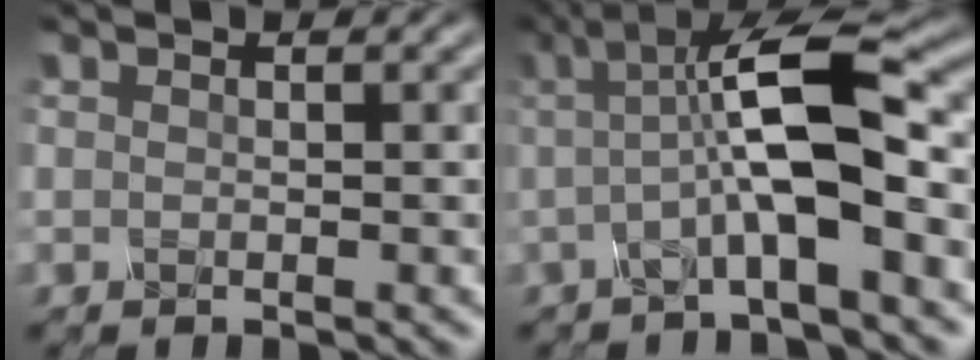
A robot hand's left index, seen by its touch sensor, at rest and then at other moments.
{"total": 8.0, "force": [-0.1, 1.8, 7.8], "torque": [-0.128, 0.015, -0.013]}